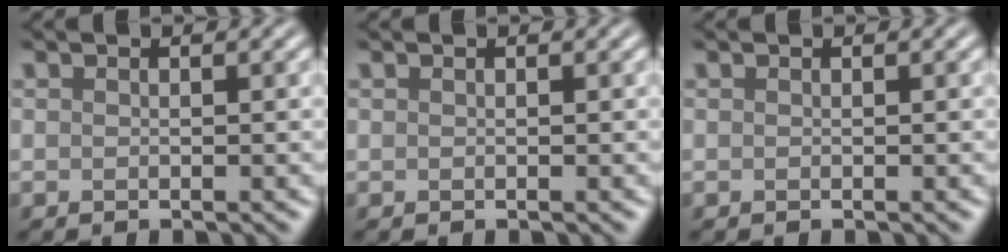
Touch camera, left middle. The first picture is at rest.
{"total": 0.0}
{"total": 0.0}